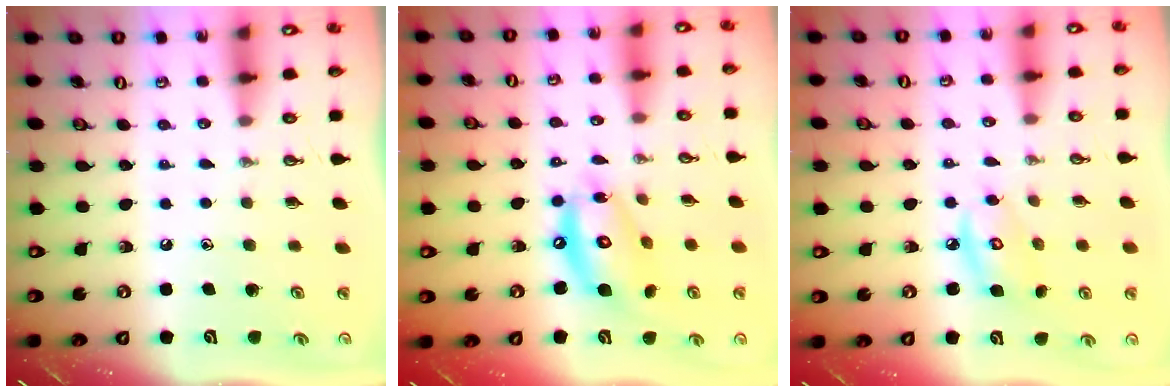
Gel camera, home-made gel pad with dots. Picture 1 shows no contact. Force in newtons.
{"total": 13.9, "press": 13.9, "slide": 1.1}
{"total": 6.6, "press": 6.6, "slide": 0.2}